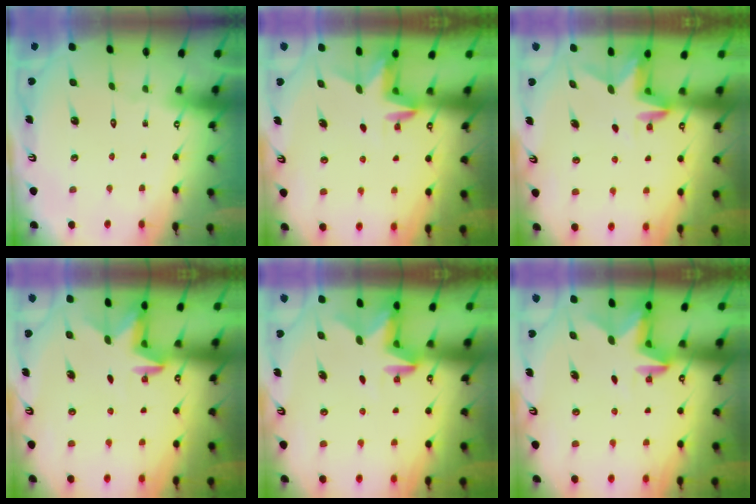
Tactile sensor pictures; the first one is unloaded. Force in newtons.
{"total": 3.2, "press": 3.2, "slide": 0.3}
{"total": 3.1, "press": 3.1, "slide": 0.3}
{"total": 3.1, "press": 3.0, "slide": 0.7}
{"total": 2.7, "press": 2.6, "slide": 0.5}
{"total": 2.9, "press": 2.9, "slide": 0.5}